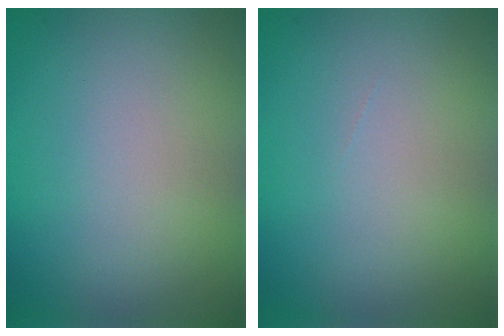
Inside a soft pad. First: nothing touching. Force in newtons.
{"total": 0.0}